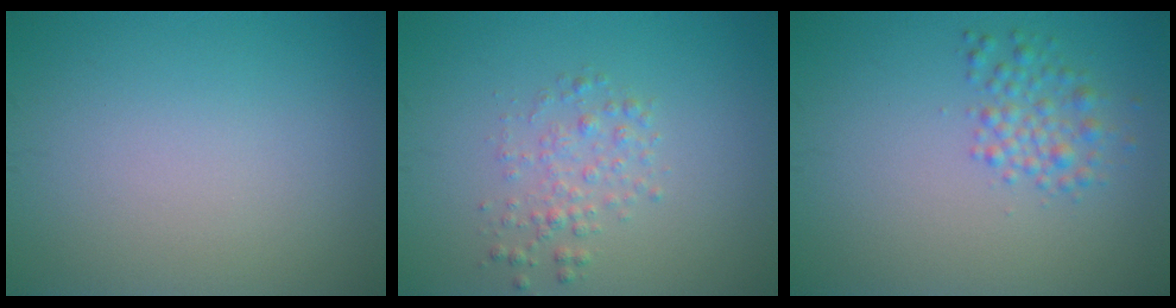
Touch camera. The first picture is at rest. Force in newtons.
{"total": 1.9, "press": 1.9, "slide": 0.0}
{"total": 2.3, "press": 2.3, "slide": 0.1}